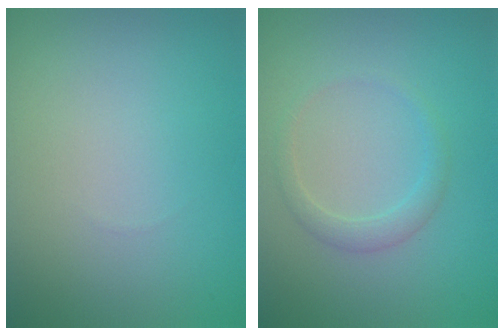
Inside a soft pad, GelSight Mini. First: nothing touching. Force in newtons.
{"total": 1.6, "press": 1.6, "slide": 0.1}